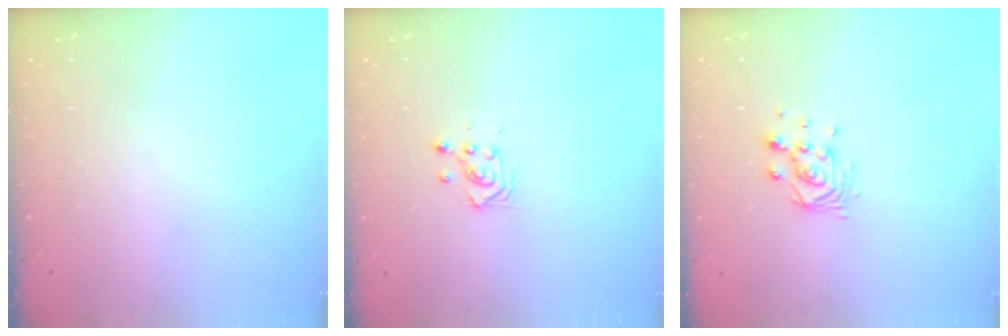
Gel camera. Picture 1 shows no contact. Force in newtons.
{"total": 3.0, "press": 2.9, "slide": 0.8}
{"total": 6.2, "press": 6.2, "slide": 0.1}